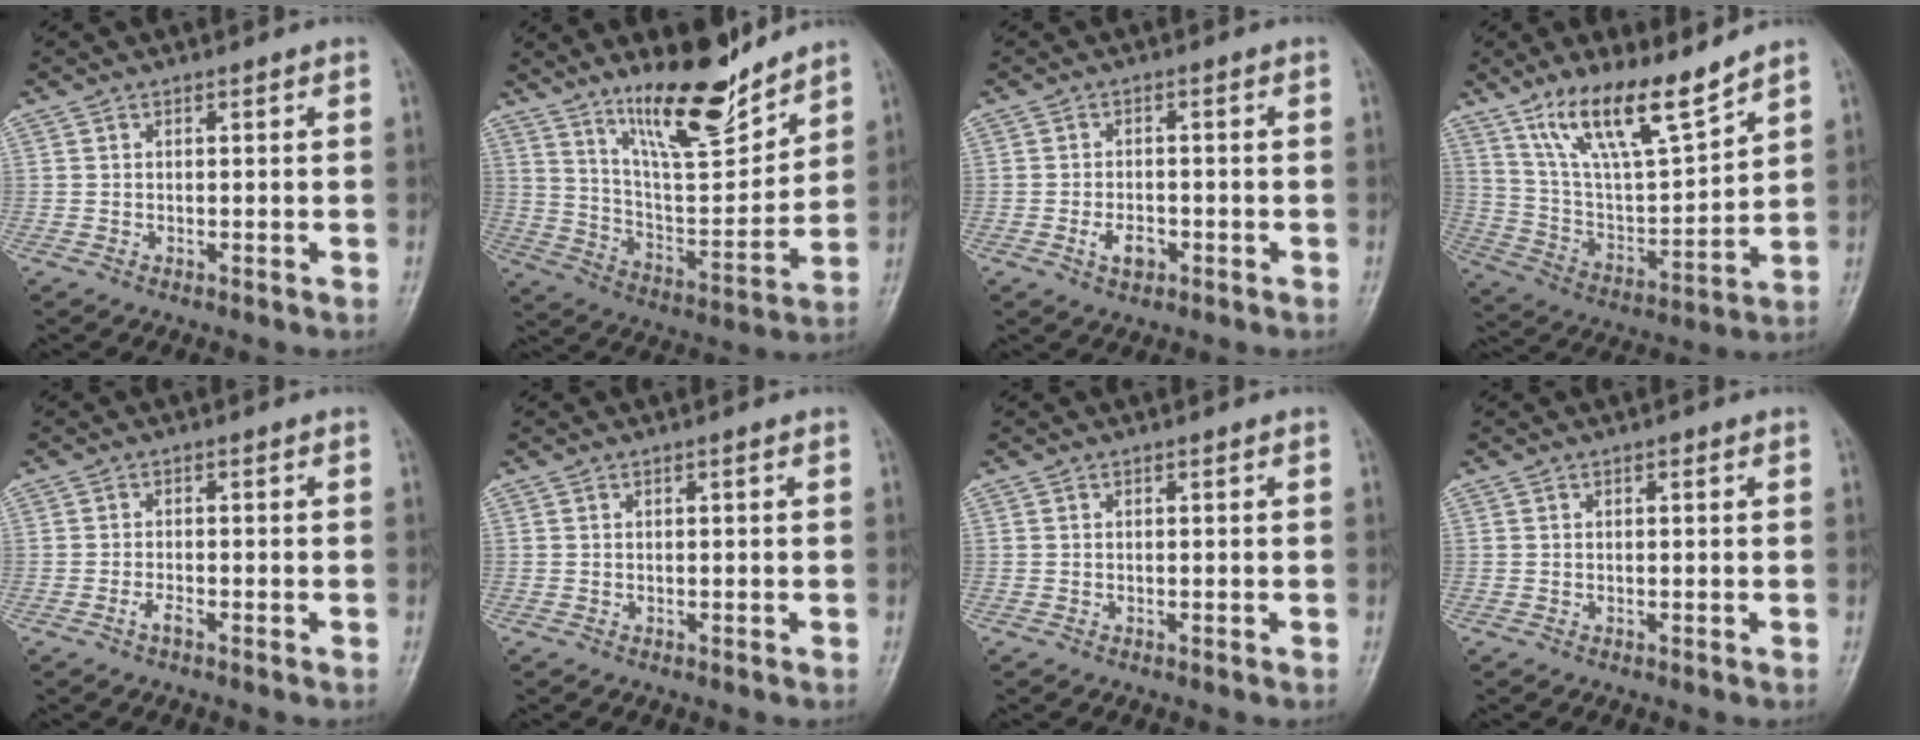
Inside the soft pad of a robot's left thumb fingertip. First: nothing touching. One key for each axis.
{"total": 16.3, "fx": 12.5, "fy": 4.1, "fz": 9.7, "tx": -0.127, "ty": -0.090, "tz": 0.221}
{"total": 3.5, "fx": -1.4, "fy": 2.2, "fz": 2.4, "tx": -0.037, "ty": 0.005, "tz": -0.023}
{"total": 15.8, "fx": 11.5, "fy": 3.9, "fz": 10.1, "tx": -0.160, "ty": -0.063, "tz": 0.224}
{"total": 1.5, "fx": -0.9, "fy": 0.5, "fz": 1.1, "tx": -0.025, "ty": 0.003, "tz": -0.019}
{"total": 0.0}
{"total": 0.0}
{"total": 0.6, "fx": 0.3, "fy": 0.3, "fz": 0.4, "tx": -0.005, "ty": -0.001, "tz": 0.003}